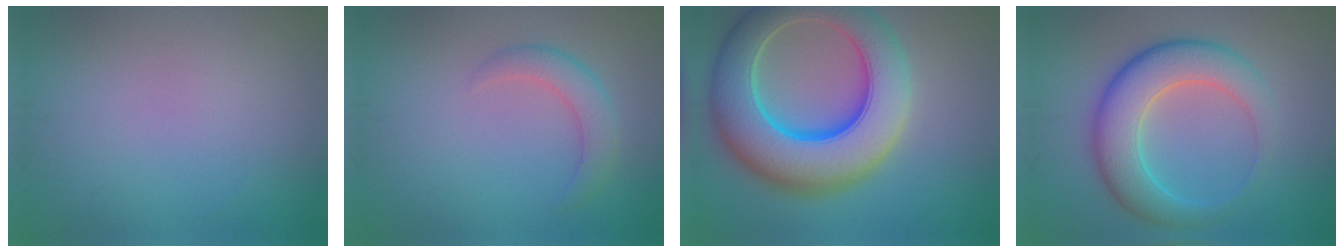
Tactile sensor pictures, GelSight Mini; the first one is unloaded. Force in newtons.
{"total": 2.8, "press": 2.8, "slide": 0.1}
{"total": 12.3, "press": 12.3, "slide": 0.2}
{"total": 7.2, "press": 7.2, "slide": 0.2}